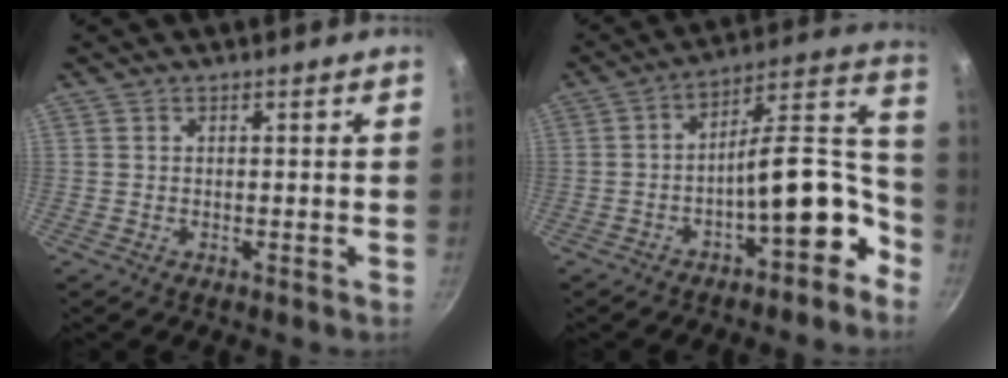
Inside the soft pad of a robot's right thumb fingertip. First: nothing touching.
{"total": 15.2, "force": [-6.7, 6.3, 12.1], "torque": [-0.107, 0.093, -0.104]}